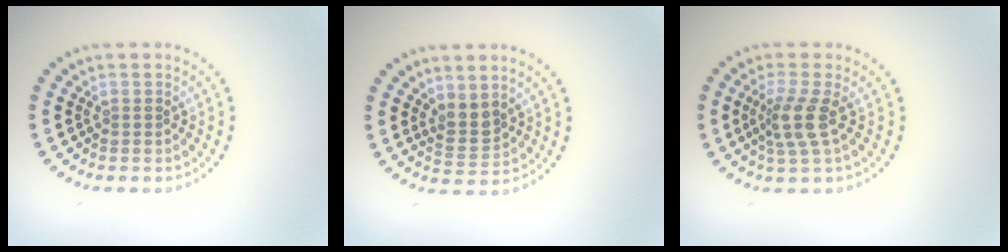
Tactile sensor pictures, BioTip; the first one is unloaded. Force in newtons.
{"total": 2.2, "press": 1.8, "slide": 1.2}
{"total": 2.9, "press": 2.4, "slide": 1.7}